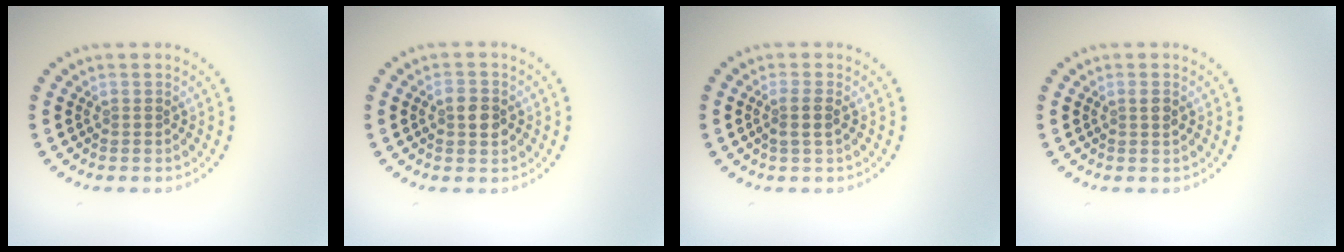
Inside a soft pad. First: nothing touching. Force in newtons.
{"total": 2.5, "press": 2.5, "slide": 0.1}
{"total": 1.5, "press": 1.3, "slide": 0.8}
{"total": 0.9, "press": 0.8, "slide": 0.5}